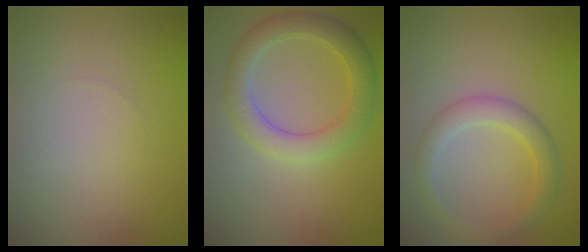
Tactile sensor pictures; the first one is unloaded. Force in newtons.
{"total": 4.1, "press": 4.1, "slide": 0.1}
{"total": 2.8, "press": 2.8, "slide": 0.1}